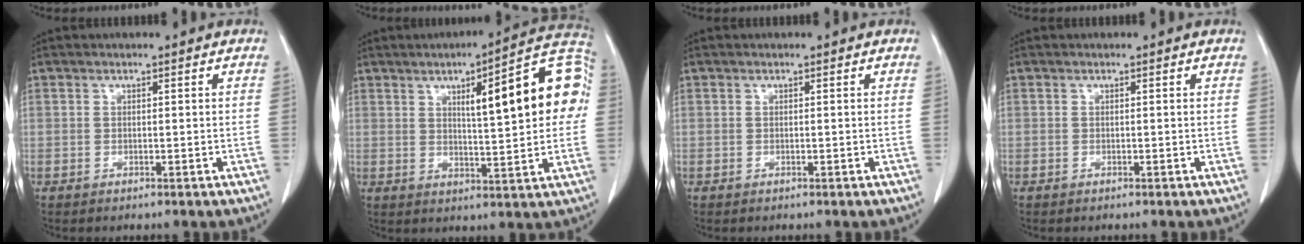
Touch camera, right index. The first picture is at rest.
{"total": 15.9, "force": [3.3, 3.0, 15.3], "torque": [-0.198, 0.034, 0.041]}
{"total": 0.0}
{"total": 0.0}